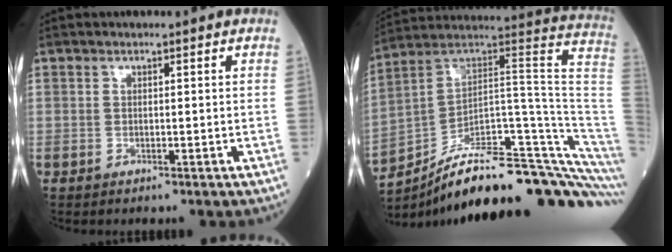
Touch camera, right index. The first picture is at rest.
{"total": 28.5, "force": [-19.9, 3.4, 20.1], "torque": [-0.189, 0.049, -0.298]}